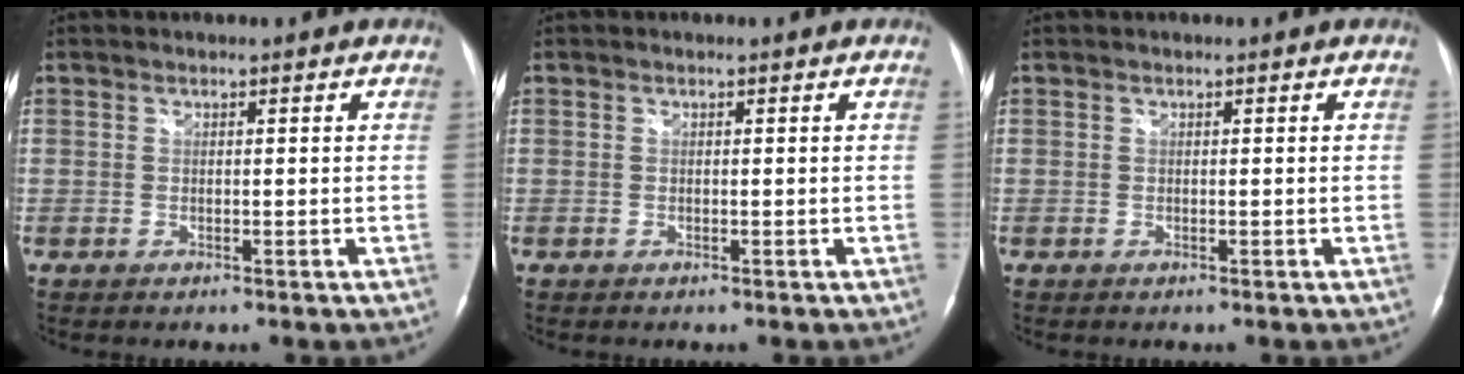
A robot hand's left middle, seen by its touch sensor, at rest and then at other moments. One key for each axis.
{"total": 0.0}
{"total": 0.0}